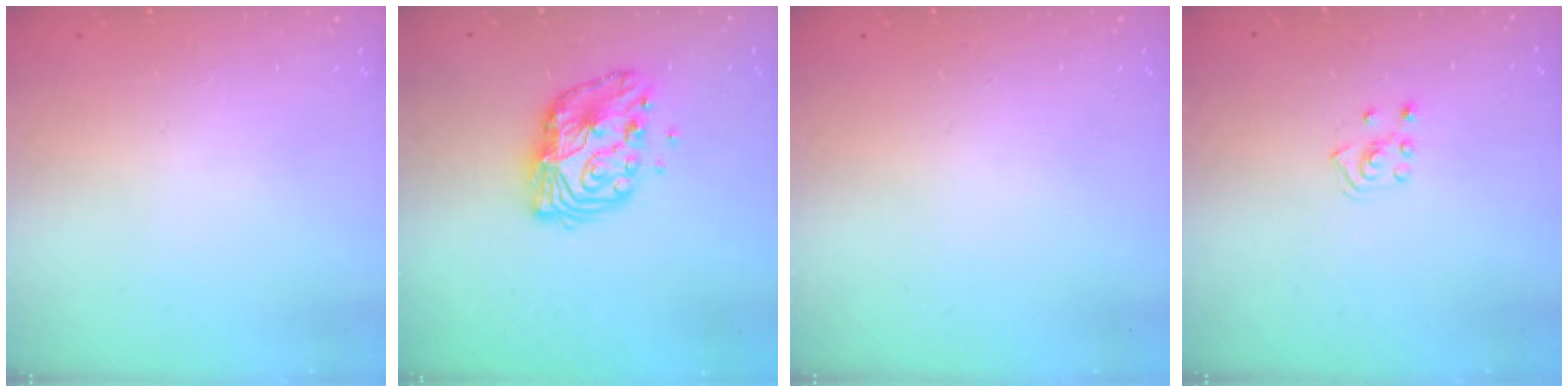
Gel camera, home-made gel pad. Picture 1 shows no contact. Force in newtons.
{"total": 11.9, "press": 11.9, "slide": 0.8}
{"total": 0.0}
{"total": 2.8, "press": 2.7, "slide": 0.5}